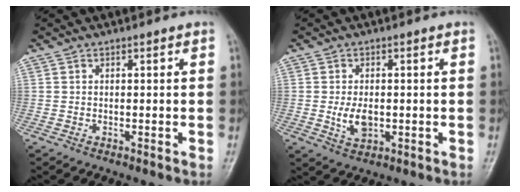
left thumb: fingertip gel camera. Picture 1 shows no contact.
{"total": 4.7, "force": [-0.5, 2.9, 3.7], "torque": [-0.062, -0.006, -0.005]}